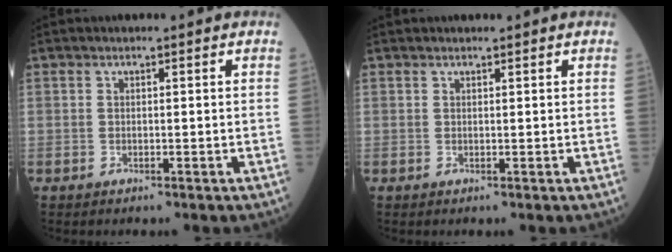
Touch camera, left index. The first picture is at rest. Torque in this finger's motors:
{"motor_torque": [0.10, -0.10, 0.03, 0.01]}